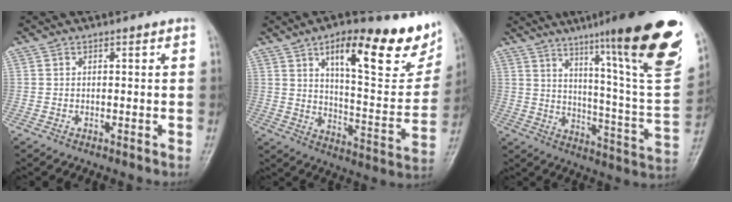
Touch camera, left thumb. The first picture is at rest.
{"total": 22.4, "force": [13.2, 7.6, 16.4], "torque": [-0.177, -0.054, 0.197]}
{"total": 27.8, "force": [17.2, 2.5, 21.8], "torque": [-0.287, -0.078, 0.250]}